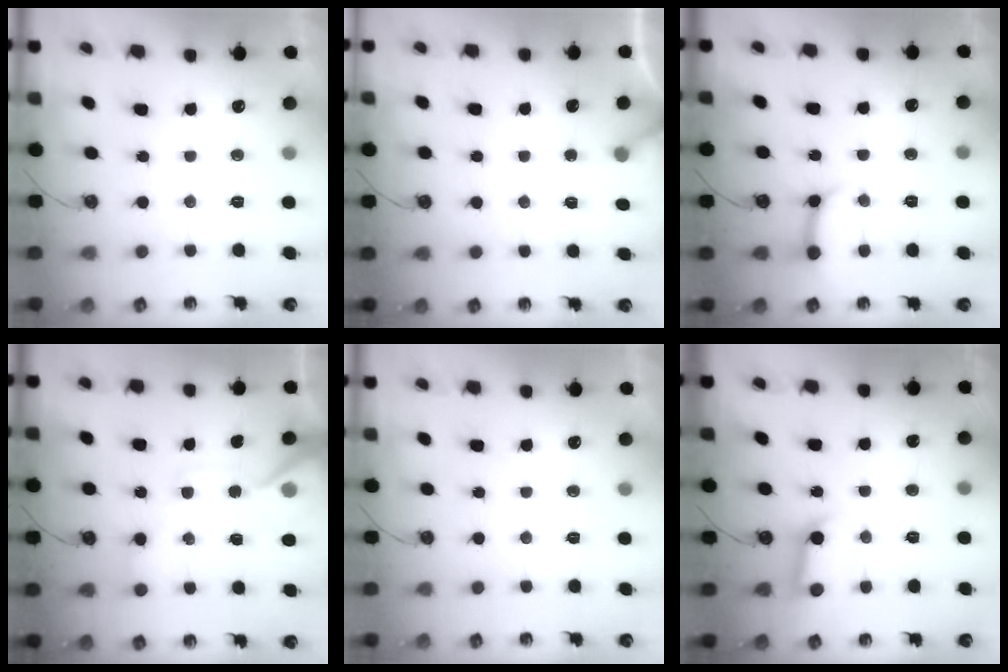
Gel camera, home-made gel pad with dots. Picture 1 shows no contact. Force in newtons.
{"total": 4.2, "press": 4.2, "slide": 0.4}
{"total": 9.6, "press": 9.5, "slide": 1.2}
{"total": 13.7, "press": 13.6, "slide": 1.7}
{"total": 0.0}
{"total": 9.0, "press": 8.9, "slide": 1.1}